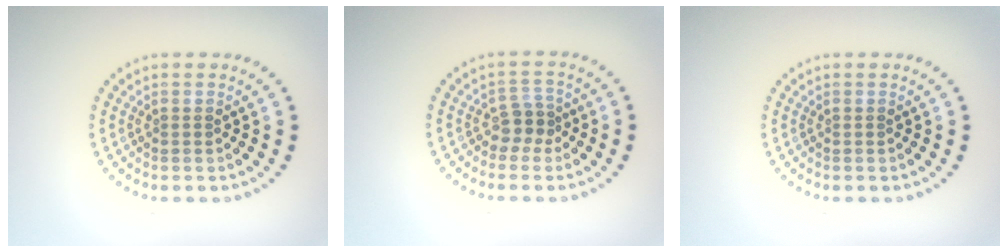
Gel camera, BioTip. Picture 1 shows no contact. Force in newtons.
{"total": 2.0, "press": 1.6, "slide": 1.2}
{"total": 0.0}